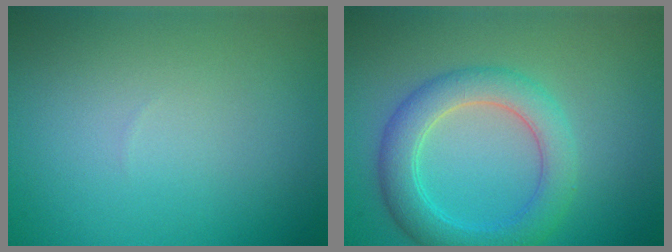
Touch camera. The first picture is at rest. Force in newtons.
{"total": 4.7, "press": 4.7, "slide": 0.1}